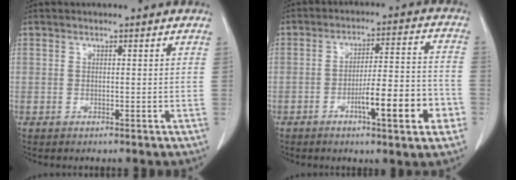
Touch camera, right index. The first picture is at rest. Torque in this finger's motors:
{"motor_torque": [0.75, -0.54, 0.38, 0.14]}